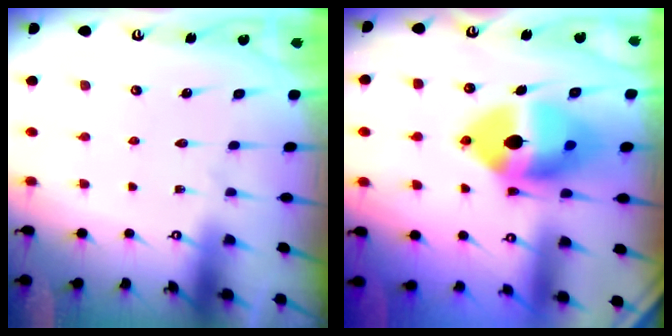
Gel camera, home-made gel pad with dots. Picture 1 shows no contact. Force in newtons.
{"total": 17.2, "press": 17.1, "slide": 2.3}